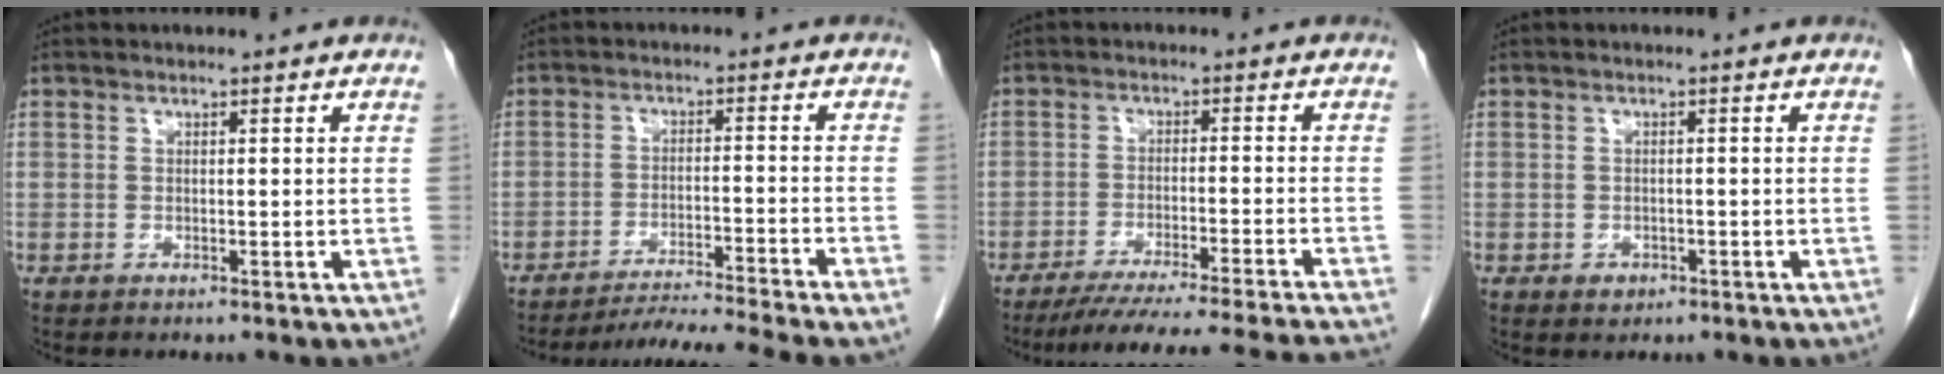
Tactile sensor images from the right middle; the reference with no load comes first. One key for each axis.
{"total": 12.7, "fx": -11.4, "fy": -2.9, "fz": 4.8, "tx": -0.052, "ty": -0.028, "tz": -0.176}
{"total": 20.2, "fx": -18.3, "fy": -2.1, "fz": 8.3, "tx": -0.092, "ty": -0.052, "tz": -0.254}
{"total": 1.5, "fx": -0.8, "fy": 1.2, "fz": 0.6, "tx": -0.010, "ty": 0.003, "tz": -0.005}